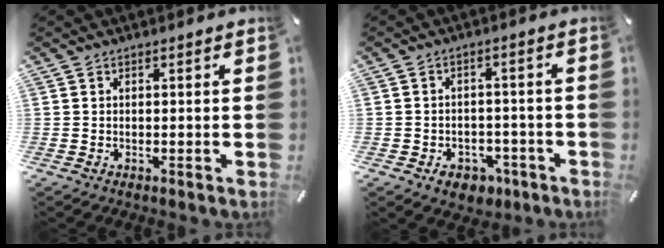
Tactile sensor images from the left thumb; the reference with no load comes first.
{"total": 5.9, "force": [-3.0, 4.3, 2.7], "torque": [-0.051, 0.017, -0.052]}